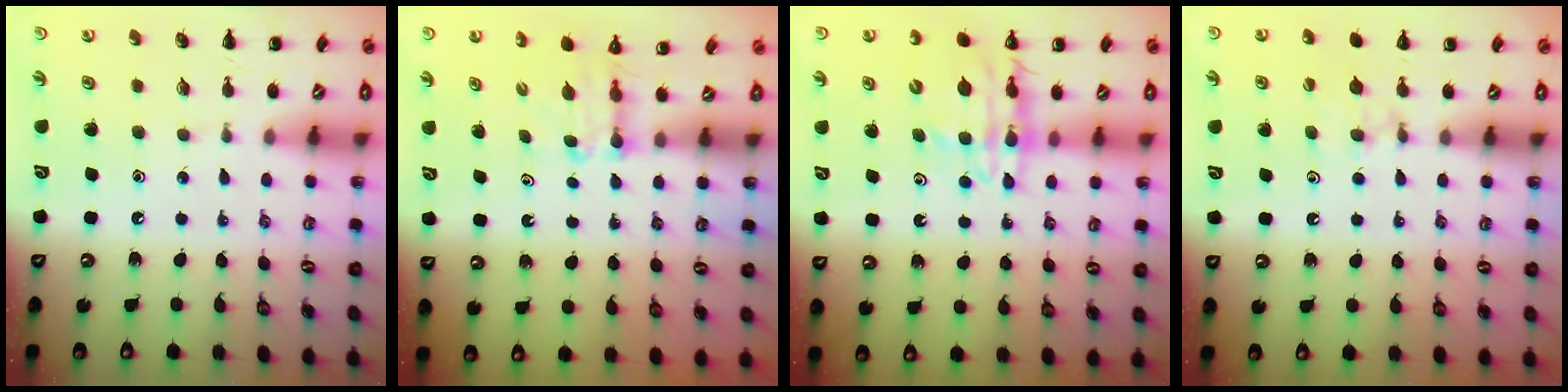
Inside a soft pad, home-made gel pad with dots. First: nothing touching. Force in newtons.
{"total": 2.7, "press": 2.5, "slide": 1.1}
{"total": 12.2, "press": 11.7, "slide": 3.5}
{"total": 6.2, "press": 5.8, "slide": 2.2}